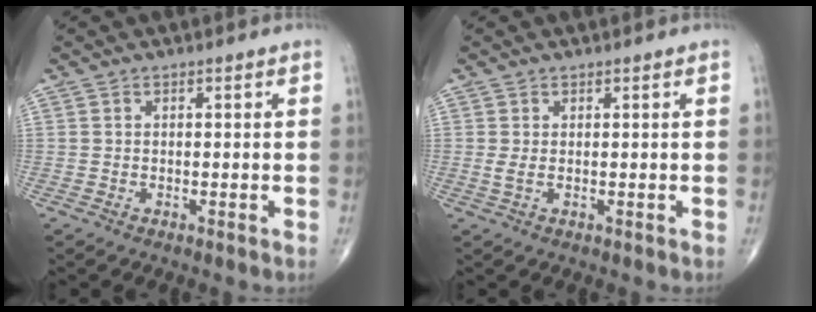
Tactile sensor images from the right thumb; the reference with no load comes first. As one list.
[{"total": 1.2, "force": [0.2, 0.4, 1.1], "torque": [-0.032, 0.002, 0.007]}]